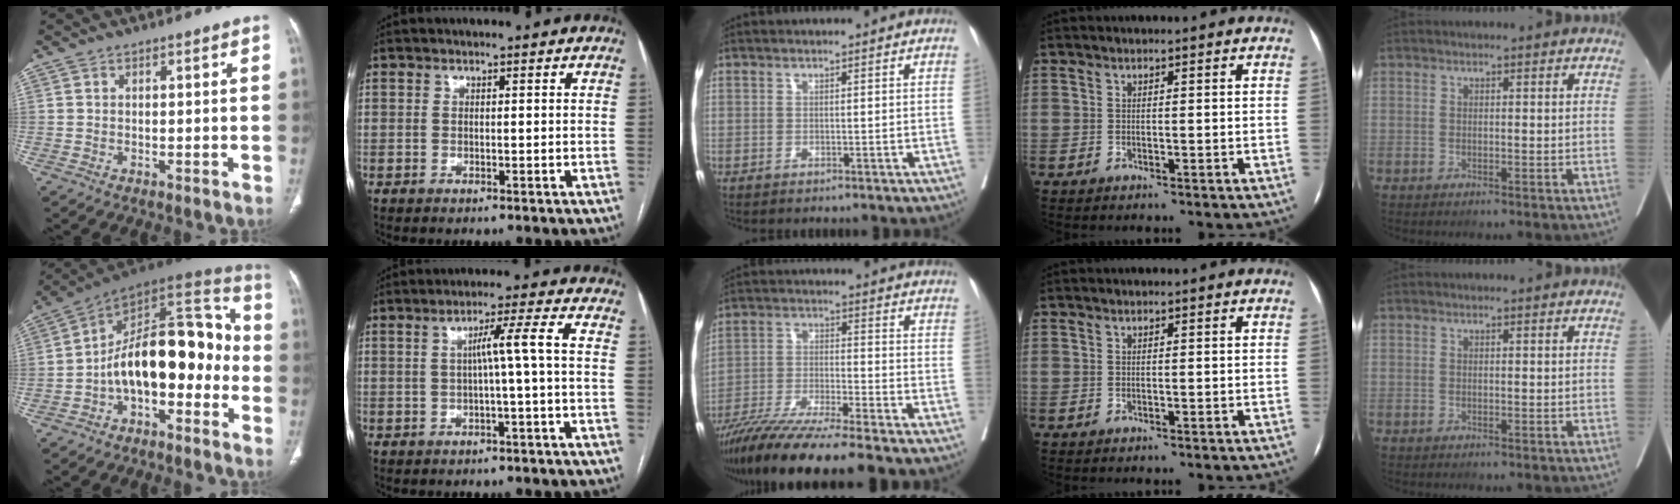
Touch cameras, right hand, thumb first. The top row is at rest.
{"thumb": {"total": 19.3, "force": [-4.4, 10.4, 15.6], "torque": [-0.200, 0.091, -0.075]}, "index": {"total": 5.0, "force": [-0.2, -1.1, 4.8], "torque": [-0.079, 0.015, 0.001]}, "middle": {"total": 13.3, "force": [-11.1, -0.8, 7.2], "torque": [-0.120, -0.030, -0.192]}}